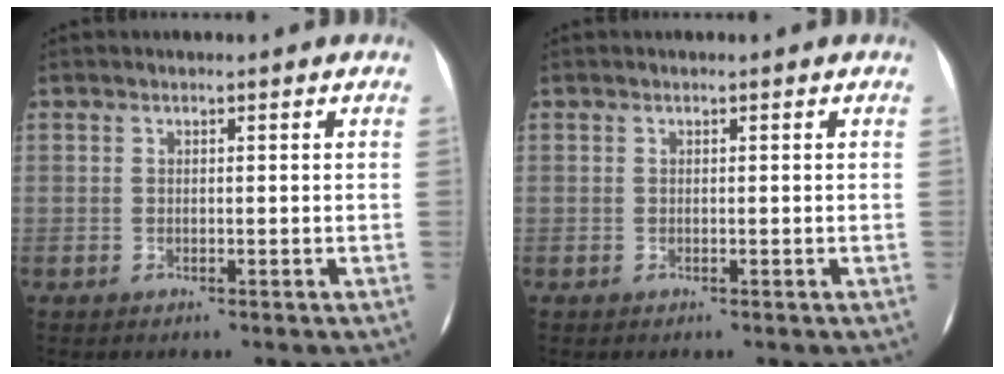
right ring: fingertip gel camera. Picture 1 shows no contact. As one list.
[{"total": 0.0}]